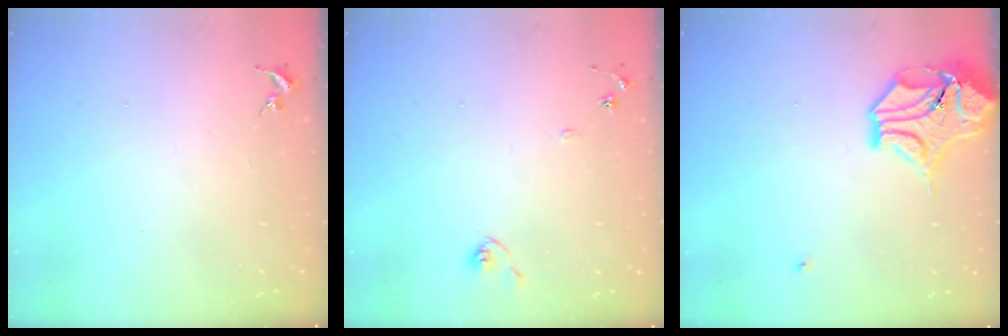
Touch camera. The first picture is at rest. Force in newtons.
{"total": 7.4, "press": 7.3, "slide": 0.6}
{"total": 13.4, "press": 13.3, "slide": 1.9}